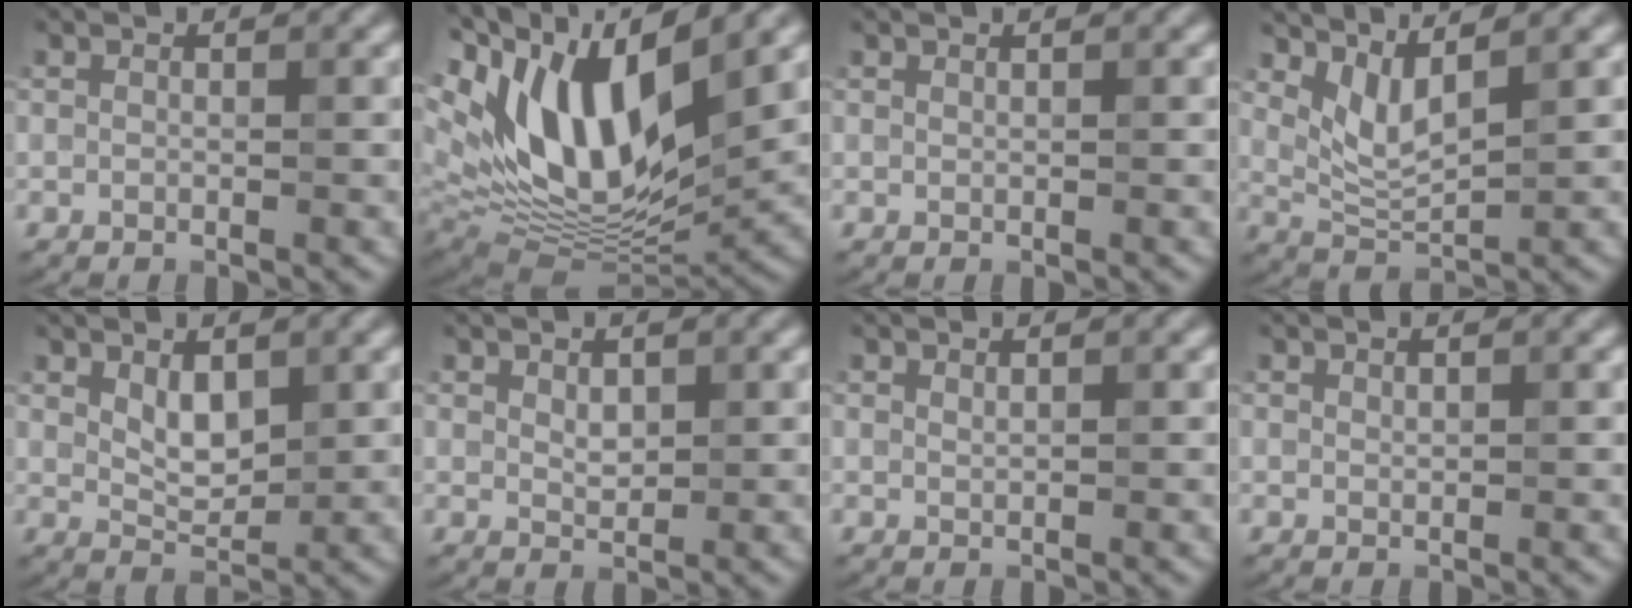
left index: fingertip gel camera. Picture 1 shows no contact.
{"total": 14.5, "force": [5.1, 6.6, 11.9], "torque": [-0.215, 0.008, 0.092]}
{"total": 0.0}
{"total": 3.3, "force": [2.0, 1.1, 2.4], "torque": [-0.058, -0.013, 0.046]}
{"total": 2.6, "force": [0.8, 1.4, 2.1], "torque": [-0.042, -0.004, 0.018]}
{"total": 1.2, "force": [0.5, 0.7, 0.9], "torque": [-0.019, -0.003, 0.011]}
{"total": 0.6, "force": [0.5, 0.0, 0.1], "torque": [-0.001, -0.001, 0.013]}
{"total": 0.0}